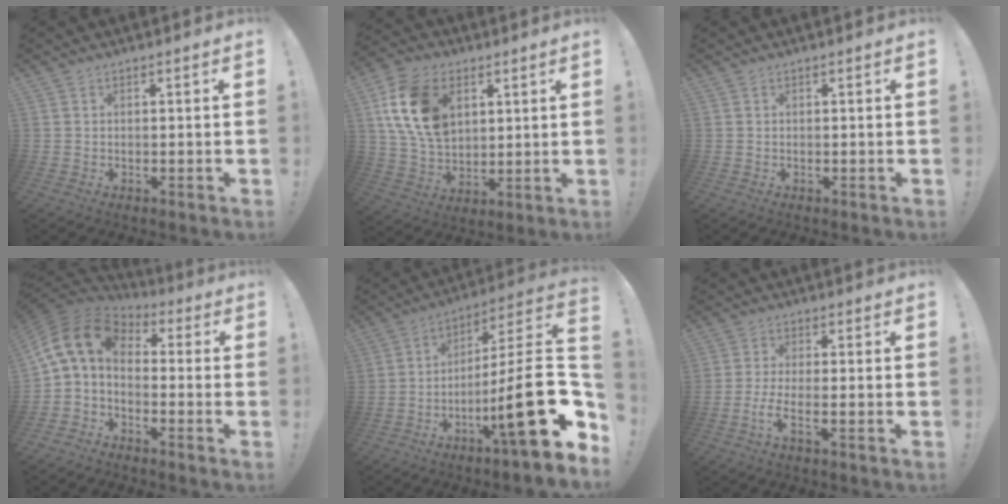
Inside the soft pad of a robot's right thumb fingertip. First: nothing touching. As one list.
[{"total": 19.2, "force": [6.4, 13.7, 11.9], "torque": [-0.214, -0.022, 0.122]}, {"total": 0.0}, {"total": 8.5, "force": [0.9, 5.0, 6.8], "torque": [-0.155, -0.001, 0.016]}, {"total": 22.8, "force": [-6.2, 2.8, 21.8], "torque": [-0.361, 0.016, -0.101]}, {"total": 4.8, "force": [-1.5, 0.0, 4.5], "torque": [-0.093, -0.018, -0.030]}]